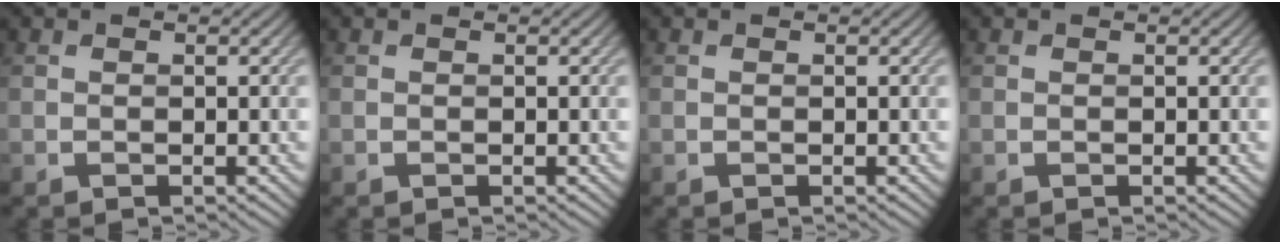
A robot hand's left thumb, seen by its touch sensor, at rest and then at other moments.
{"total": 0.0}
{"total": 0.0}
{"total": 0.0}